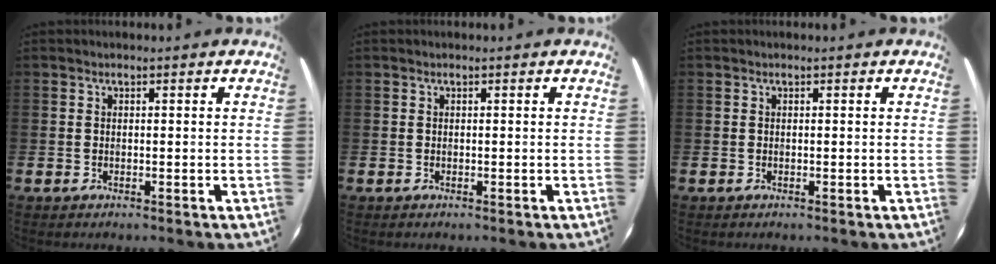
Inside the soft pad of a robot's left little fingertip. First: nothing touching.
{"total": 0.0}
{"total": 0.0}